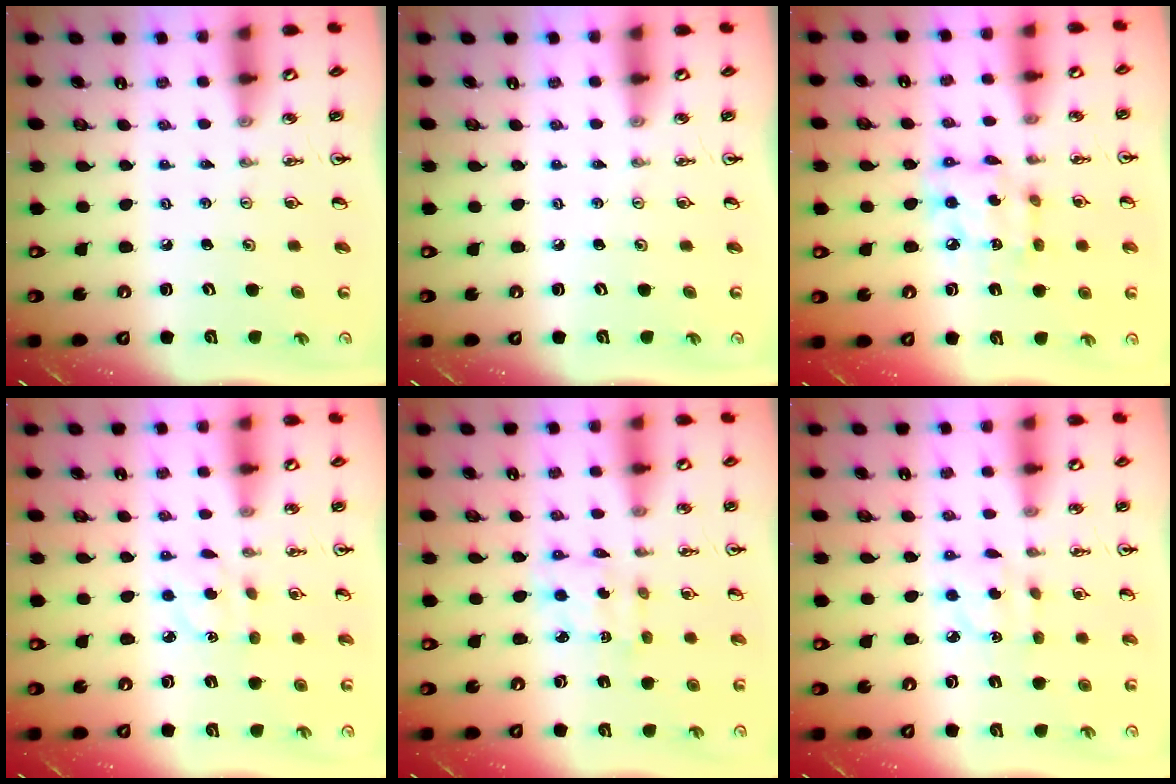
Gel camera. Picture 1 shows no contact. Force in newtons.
{"total": 0.0}
{"total": 9.4, "press": 9.4, "slide": 0.7}
{"total": 3.6, "press": 3.5, "slide": 0.7}
{"total": 2.9, "press": 2.9, "slide": 0.2}
{"total": 3.2, "press": 3.2, "slide": 0.3}